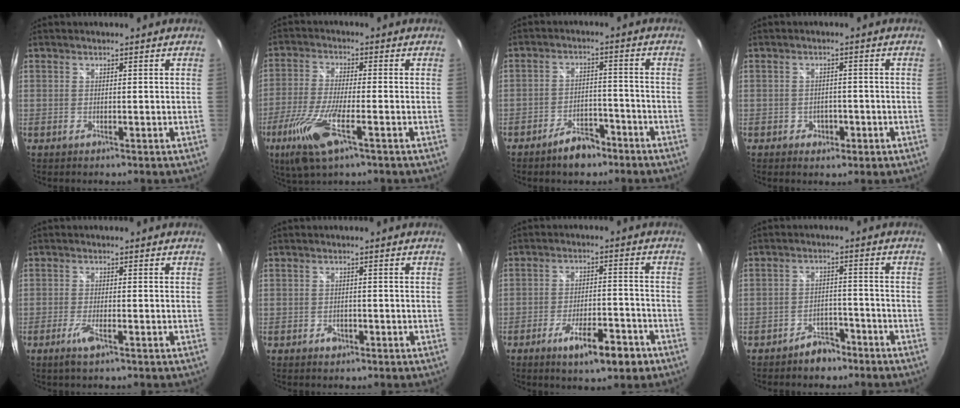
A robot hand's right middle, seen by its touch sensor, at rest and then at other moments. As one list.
[{"total": 11.6, "force": [-5.6, 2.5, 9.8], "torque": [-0.217, -0.027, -0.106]}, {"total": 6.6, "force": [-5.0, 3.0, 3.0], "torque": [-0.066, 0.013, -0.069]}, {"total": 3.3, "force": [-1.4, 2.7, 1.4], "torque": [-0.030, 0.000, -0.015]}, {"total": 3.3, "force": [-1.9, 0.5, 2.6], "torque": [-0.059, -0.009, -0.038]}, {"total": 1.8, "force": [-1.0, 1.4, 0.7], "torque": [-0.012, -0.001, -0.015]}, {"total": 9.6, "force": [-5.8, 2.7, 7.2], "torque": [-0.134, -0.008, -0.083]}, {"total": 5.0, "force": [-4.0, 2.6, 1.5], "torque": [-0.038, 0.013, -0.054]}]